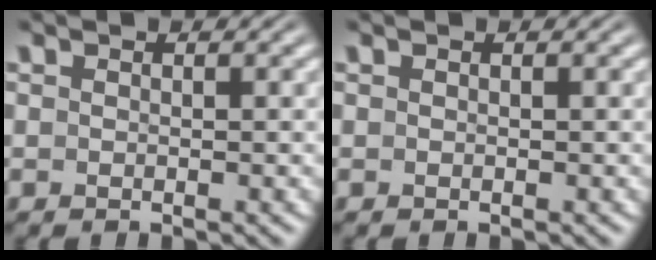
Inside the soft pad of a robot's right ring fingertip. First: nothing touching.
{"total": 0.0}